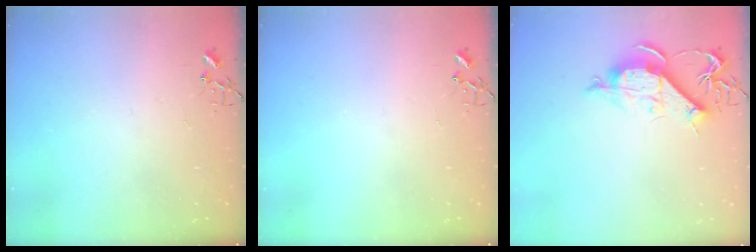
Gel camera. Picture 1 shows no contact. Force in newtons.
{"total": 0.0}
{"total": 10.3, "press": 10.2, "slide": 0.8}